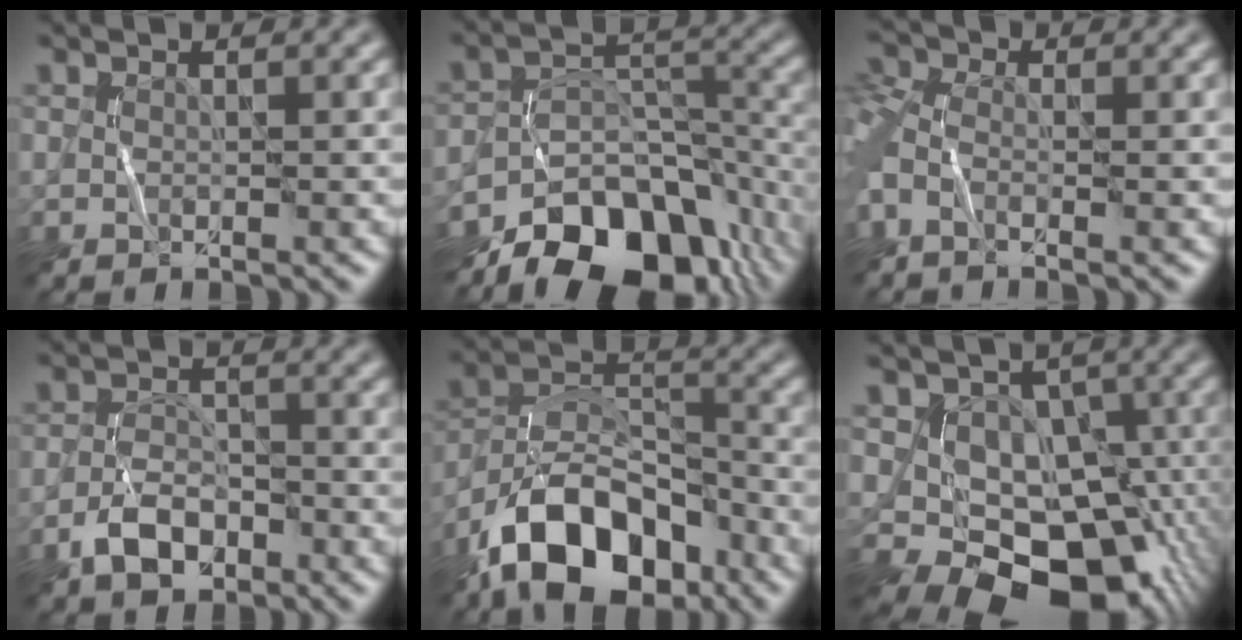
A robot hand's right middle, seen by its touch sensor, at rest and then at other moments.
{"total": 12.4, "force": [-9.0, 6.3, 5.9], "torque": [-0.092, 0.008, -0.149]}
{"total": 3.4, "force": [-1.2, 1.7, 2.7], "torque": [-0.069, -0.004, -0.029]}
{"total": 3.4, "force": [-2.2, 2.0, 1.7], "torque": [-0.028, 0.007, -0.045]}
{"total": 11.2, "force": [-7.4, 5.8, 6.1], "torque": [-0.105, 0.016, -0.140]}
{"total": 11.0, "force": [-2.8, 7.9, 7.1], "torque": [-0.087, -0.008, -0.038]}